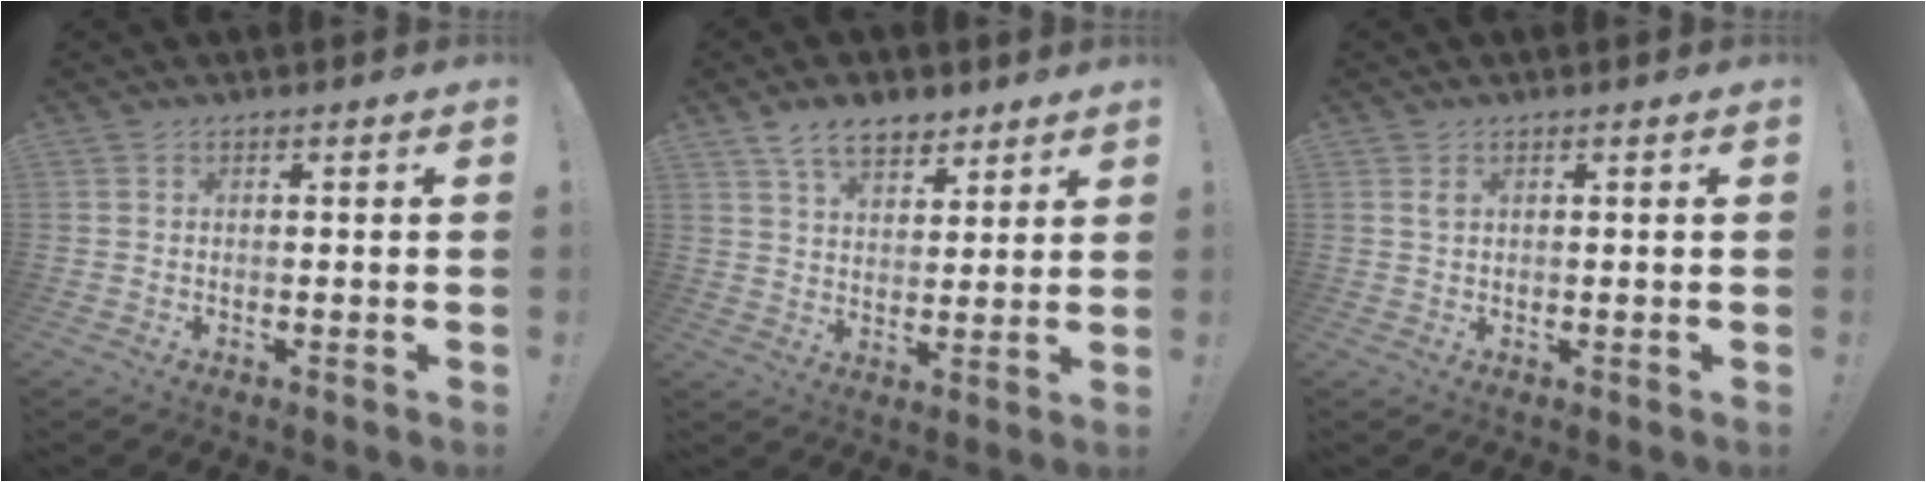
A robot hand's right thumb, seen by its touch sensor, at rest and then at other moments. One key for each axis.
{"total": 9.7, "fx": 6.7, "fy": 5.3, "fz": 4.5, "tx": -0.067, "ty": -0.031, "tz": 0.127}
{"total": 1.3, "fx": 0.8, "fy": 0.7, "fz": 0.8, "tx": -0.010, "ty": -0.001, "tz": 0.012}